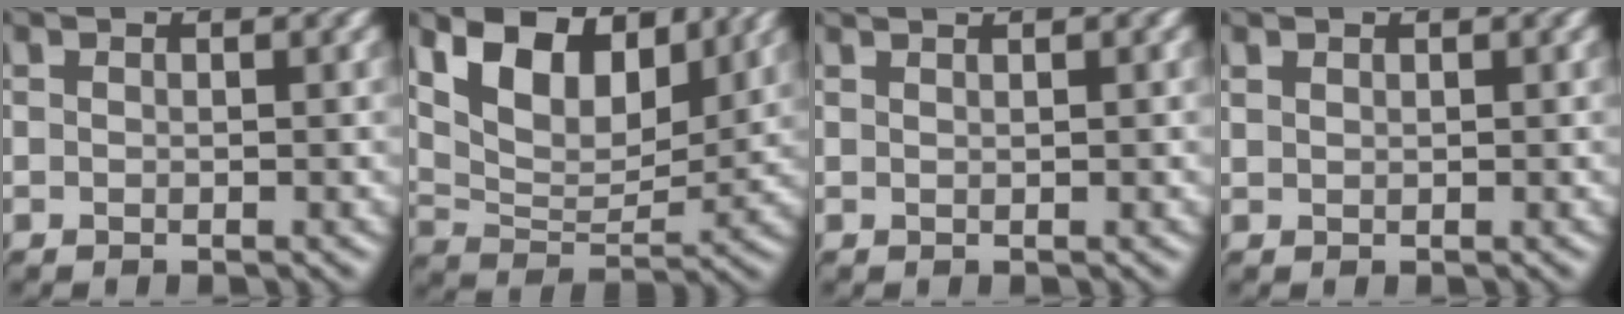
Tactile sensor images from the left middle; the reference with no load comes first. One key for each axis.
{"total": 8.8, "fx": 5.2, "fy": 4.5, "fz": 5.5, "tx": -0.106, "ty": 0.007, "tz": 0.089}
{"total": 2.0, "fx": 1.4, "fy": 0.7, "fz": 1.2, "tx": -0.001, "ty": 0.000, "tz": 0.001}
{"total": 0.6, "fx": 0.6, "fy": 0.0, "fz": -0.2, "tx": -0.001, "ty": 0.003, "tz": 0.014}